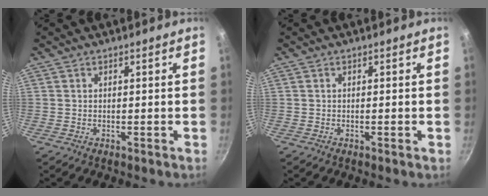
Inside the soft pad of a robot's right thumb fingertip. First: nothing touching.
{"total": 0.6, "force": [-0.2, 0.0, 0.5], "torque": [-0.010, 0.001, -0.006]}